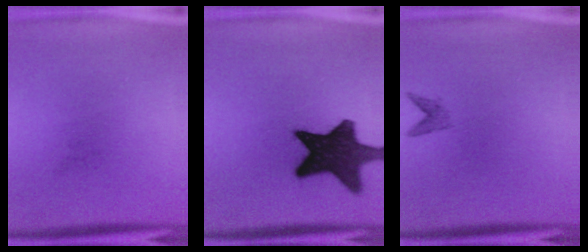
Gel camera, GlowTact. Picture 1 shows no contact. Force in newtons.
{"total": 15.4}
{"total": 1.1}